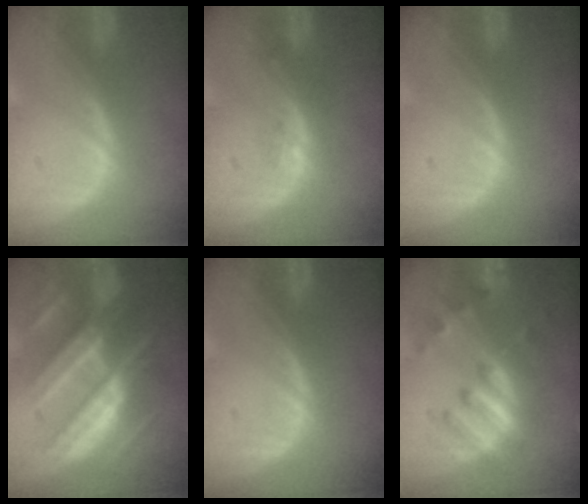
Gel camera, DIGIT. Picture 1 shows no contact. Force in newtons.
{"total": 1.2, "press": 1.2, "slide": 0.1}
{"total": 0.0}
{"total": 11.1, "press": 11.0, "slide": 1.0}
{"total": 0.0}
{"total": 6.5, "press": 6.5, "slide": 0.8}